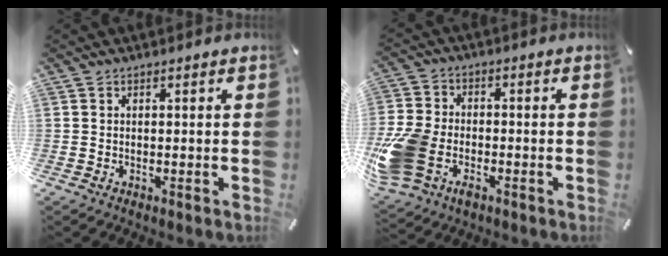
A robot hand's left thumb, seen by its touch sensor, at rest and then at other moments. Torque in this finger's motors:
{"motor_torque": [1.38, 3.63, 1.63, 0.36, 0.73]}